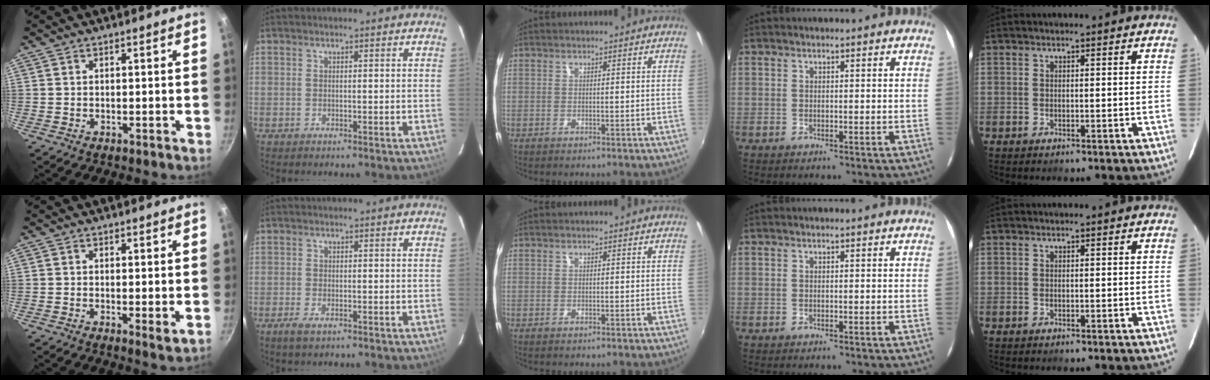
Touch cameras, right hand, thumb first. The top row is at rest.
{"thumb": {"total": 2.2, "force": [0.1, 0.5, 2.1], "torque": [-0.036, -0.011, -0.001]}, "index": {"total": 2.8, "force": [-1.8, 1.0, 1.9], "torque": [-0.044, -0.007, -0.034]}}